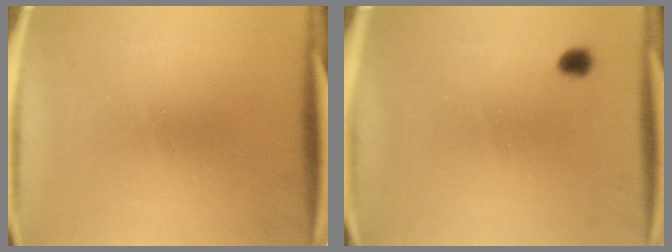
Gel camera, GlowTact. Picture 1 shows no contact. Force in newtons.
{"total": 1.8}